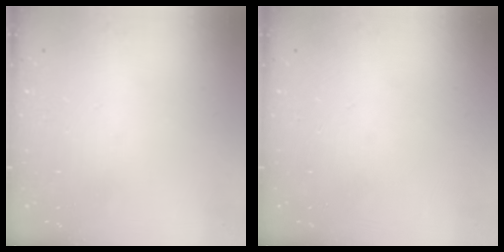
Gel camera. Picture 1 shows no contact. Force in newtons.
{"total": 0.0}